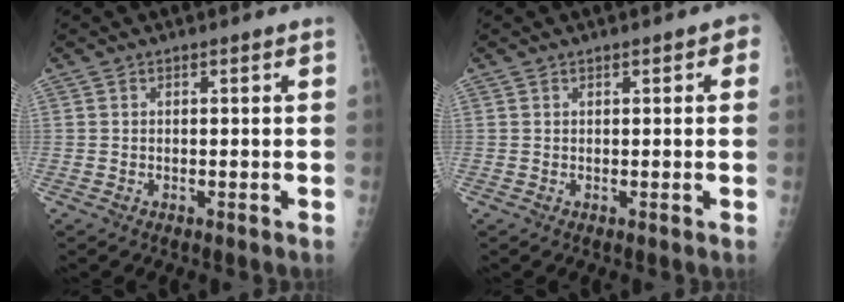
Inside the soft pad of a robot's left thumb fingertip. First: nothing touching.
{"total": 1.8, "force": [0.7, 0.9, 1.4], "torque": [-0.008, 0.002, 0.005]}